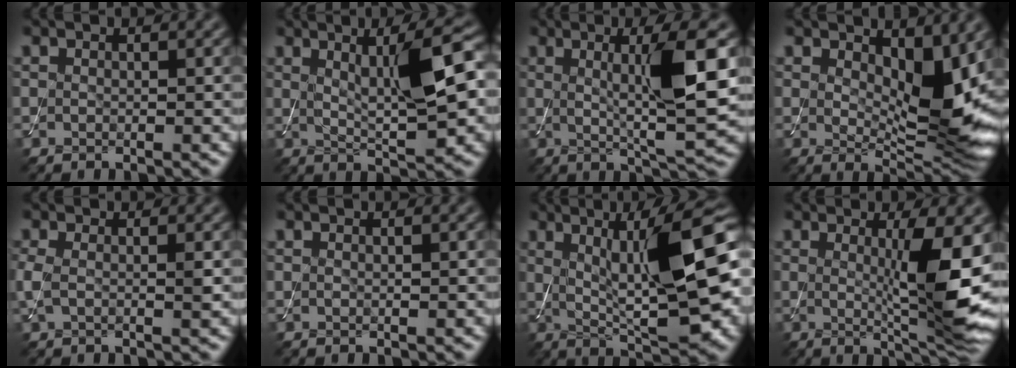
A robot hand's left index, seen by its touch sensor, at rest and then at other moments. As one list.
[{"total": 7.3, "force": [1.6, 1.4, 7.0], "torque": [-0.103, 0.002, 0.032]}, {"total": 8.3, "force": [1.2, 1.4, 8.1], "torque": [-0.118, -0.005, 0.024]}, {"total": 6.8, "force": [2.0, 3.0, 5.8], "torque": [-0.089, -0.018, 0.037]}, {"total": 2.0, "force": [0.1, 0.8, 1.9], "torque": [-0.043, 0.000, -0.002]}, {"total": 0.0}, {"total": 13.2, "force": [1.8, 3.5, 12.6], "torque": [-0.180, 0.009, 0.030]}, {"total": 8.0, "force": [0.6, 1.3, 7.9], "torque": [-0.114, -0.019, 0.017]}]